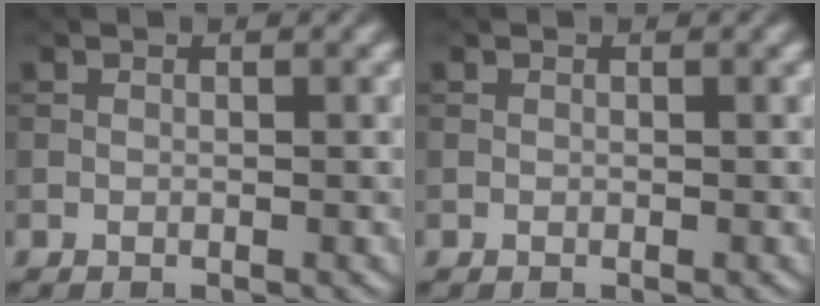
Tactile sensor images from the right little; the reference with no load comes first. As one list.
[{"total": 0.0}]